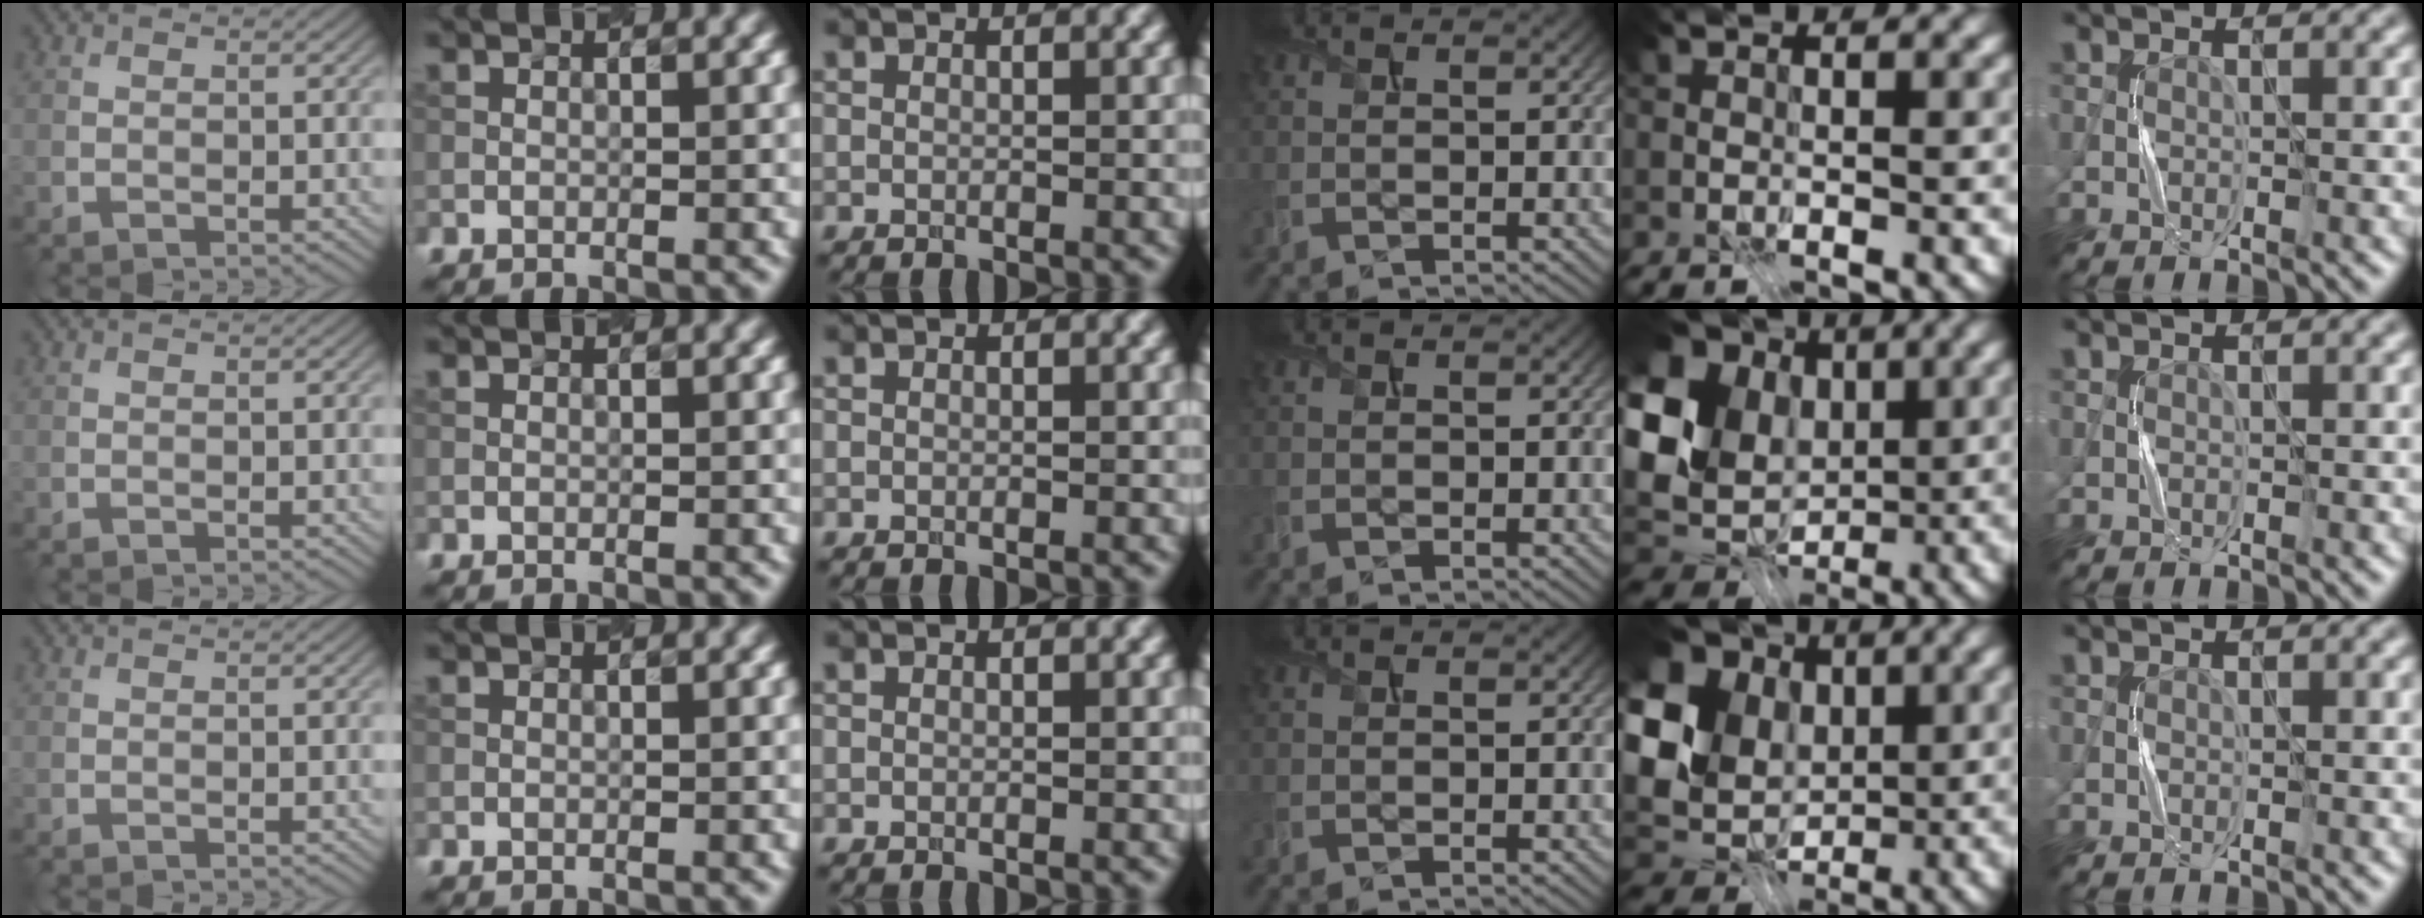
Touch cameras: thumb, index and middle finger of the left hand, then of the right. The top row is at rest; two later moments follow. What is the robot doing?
{"motion": "press", "object": "calculator"}